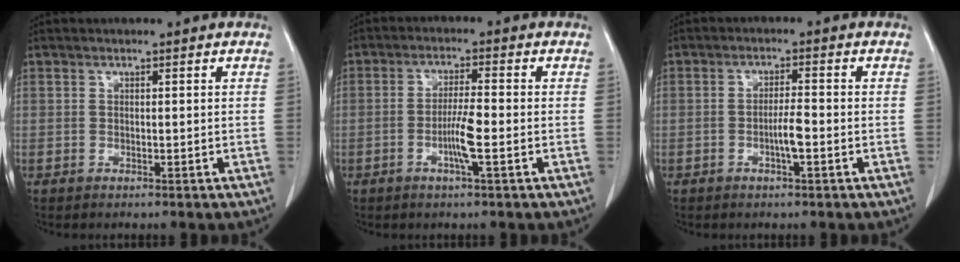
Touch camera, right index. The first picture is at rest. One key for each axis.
{"total": 4.9, "fx": -1.5, "fy": 0.0, "fz": 4.7, "tx": -0.091, "ty": -0.005, "tz": -0.030}
{"total": 3.3, "fx": -1.0, "fy": 0.2, "fz": 3.1, "tx": -0.057, "ty": 0.000, "tz": -0.019}